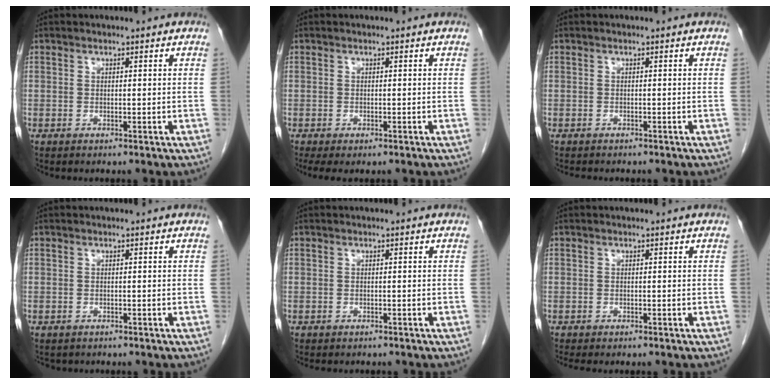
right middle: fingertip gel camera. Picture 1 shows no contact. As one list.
[{"total": 3.4, "force": [-2.4, 1.3, 1.9], "torque": [-0.029, -0.012, -0.033]}, {"total": 3.0, "force": [-2.6, 0.9, 1.2], "torque": [-0.021, -0.008, -0.029]}, {"total": 1.1, "force": [-1.0, 0.6, 0.1], "torque": [-0.015, -0.002, -0.012]}, {"total": 2.4, "force": [-2.1, 0.8, 0.7], "torque": [-0.014, -0.005, -0.024]}, {"total": 2.9, "force": [-2.5, 0.7, 1.3], "torque": [-0.018, -0.008, -0.031]}]